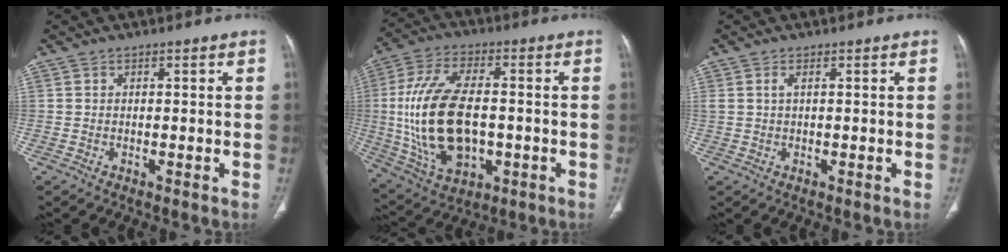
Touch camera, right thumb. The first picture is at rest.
{"total": 20.2, "force": [-0.9, 11.2, 16.8], "torque": [-0.334, 0.003, -0.003]}
{"total": 1.2, "force": [0.5, 0.5, 1.0], "torque": [-0.029, 0.004, 0.012]}